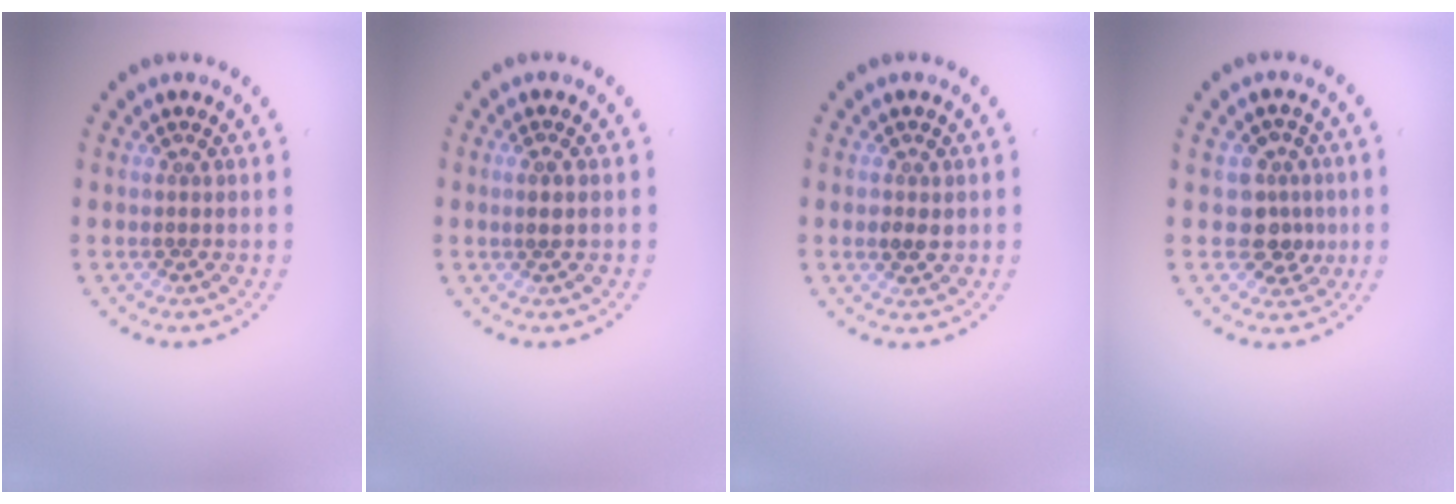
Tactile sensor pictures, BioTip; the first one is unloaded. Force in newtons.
{"total": 0.8, "press": 0.5, "slide": 0.6}
{"total": 1.5, "press": 1.5, "slide": 0.2}
{"total": 2.9, "press": 2.6, "slide": 1.3}